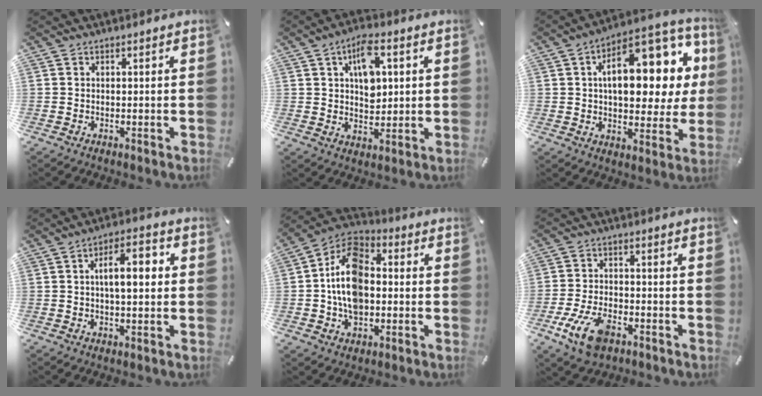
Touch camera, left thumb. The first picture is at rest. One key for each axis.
{"total": 9.4, "fx": 3.0, "fy": 5.8, "fz": 6.8, "tx": -0.100, "ty": 0.001, "tz": 0.050}
{"total": 21.0, "fx": 6.4, "fy": 11.1, "fz": 16.7, "tx": -0.225, "ty": -0.036, "tz": 0.100}
{"total": 8.7, "fx": 1.0, "fy": 3.9, "fz": 7.7, "tx": -0.114, "ty": 0.004, "tz": 0.009}
{"total": 14.2, "fx": -1.9, "fy": 10.2, "fz": 9.8, "tx": -0.210, "ty": 0.015, "tz": -0.037}
{"total": 10.6, "fx": -5.3, "fy": 5.9, "fz": 7.1, "tx": -0.155, "ty": 0.013, "tz": -0.096}